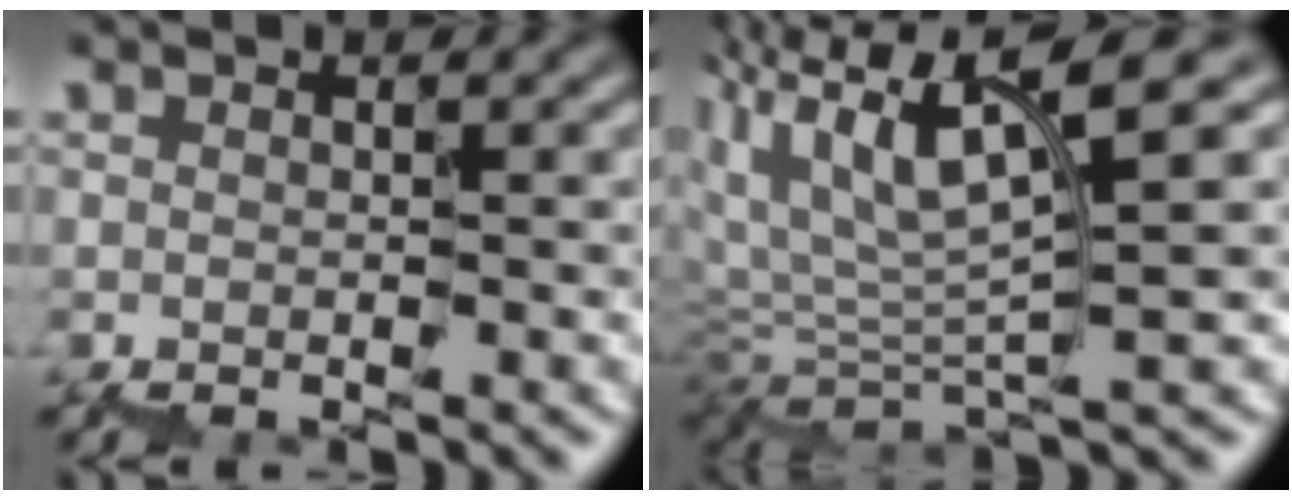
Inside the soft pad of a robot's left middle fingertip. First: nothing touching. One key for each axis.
{"total": 5.7, "fx": 3.6, "fy": 1.1, "fz": 4.4, "tx": -0.089, "ty": 0.014, "tz": 0.068}